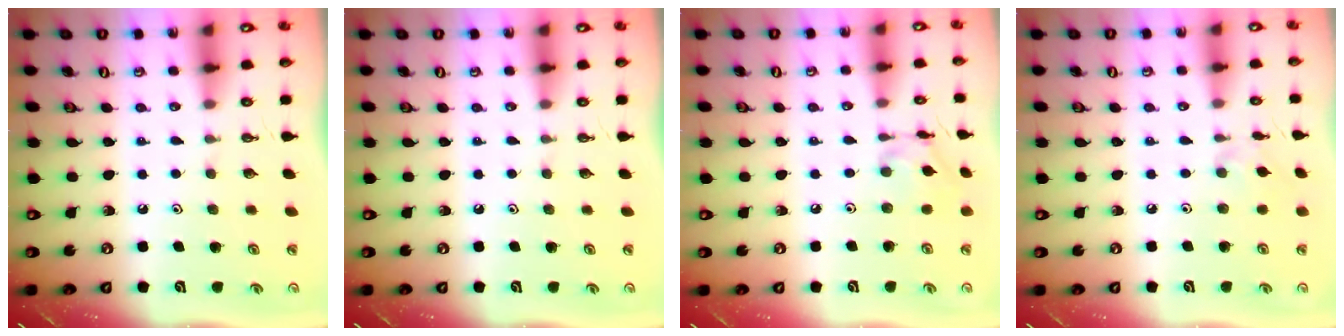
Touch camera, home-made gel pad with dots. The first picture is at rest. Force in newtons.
{"total": 0.0}
{"total": 9.7, "press": 9.7, "slide": 0.6}
{"total": 1.8, "press": 1.7, "slide": 0.5}